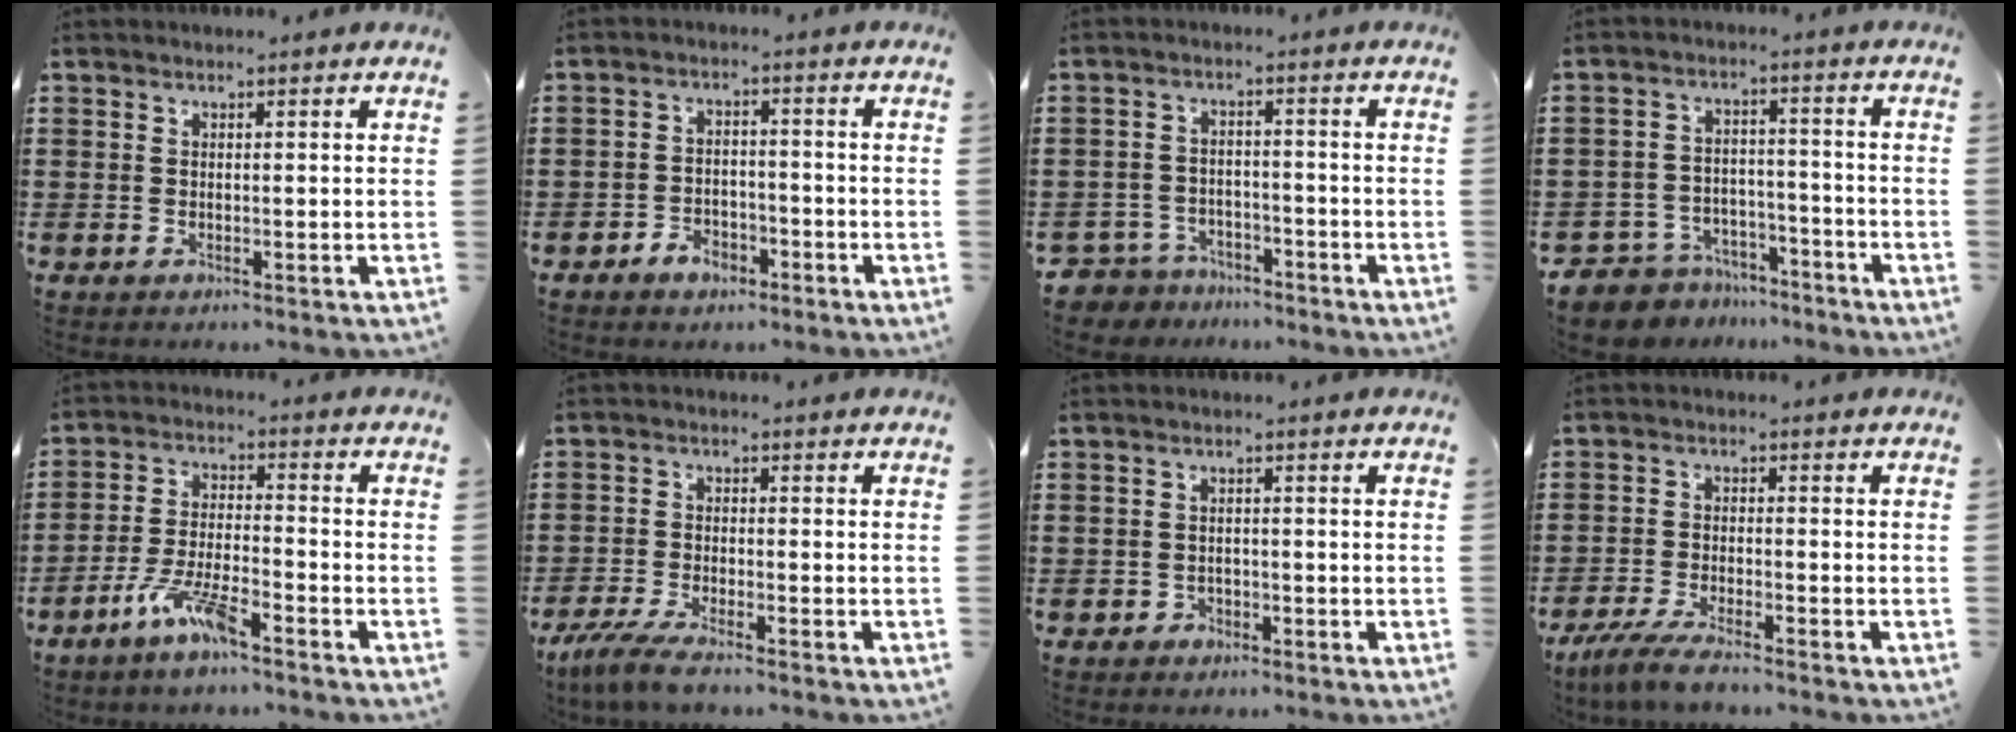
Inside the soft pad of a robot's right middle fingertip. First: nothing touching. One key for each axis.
{"total": 3.5, "fx": -2.7, "fy": 1.9, "fz": 1.1, "tx": -0.021, "ty": 0.006, "tz": -0.054}
{"total": 4.4, "fx": -4.2, "fy": 1.3, "fz": -0.1, "tx": -0.028, "ty": -0.004, "tz": -0.096}
{"total": 6.7, "fx": -6.5, "fy": 1.7, "fz": 0.1, "tx": -0.014, "ty": 0.016, "tz": -0.133}
{"total": 7.1, "fx": -5.0, "fy": 1.3, "fz": 4.9, "tx": -0.112, "ty": -0.004, "tz": -0.095}
{"total": 4.7, "fx": -4.1, "fy": 0.4, "fz": 2.2, "tx": -0.058, "ty": -0.011, "tz": -0.083}
{"total": 1.4, "fx": -1.0, "fy": 1.0, "fz": 0.0, "tx": -0.005, "ty": 0.001, "tz": -0.025}
{"total": 4.9, "fx": -4.3, "fy": 0.5, "fz": 2.3, "tx": -0.058, "ty": -0.008, "tz": -0.087}